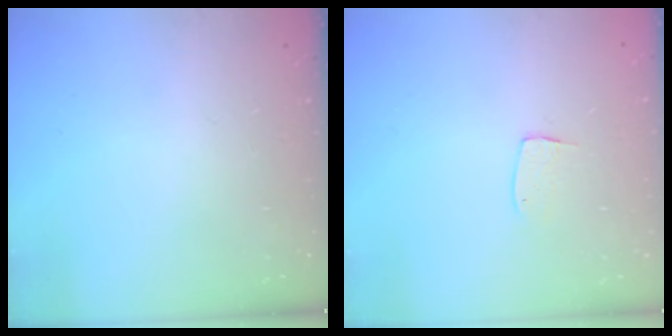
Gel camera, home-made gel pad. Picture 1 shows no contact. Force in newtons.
{"total": 5.2, "press": 5.2, "slide": 0.3}